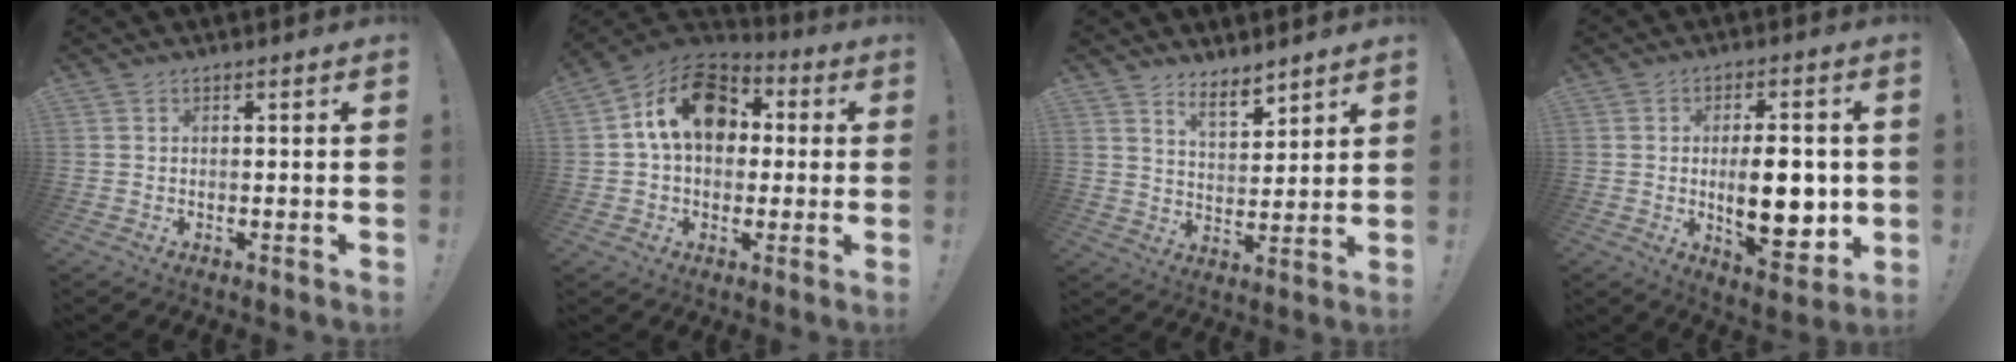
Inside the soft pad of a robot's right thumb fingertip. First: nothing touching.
{"total": 17.0, "force": [4.3, 12.3, 10.9], "torque": [-0.158, 0.008, 0.082]}
{"total": 7.4, "force": [6.2, 2.6, 3.3], "torque": [-0.049, -0.045, 0.112]}
{"total": 15.2, "force": [-0.9, 6.7, 13.6], "torque": [-0.204, -0.007, -0.014]}